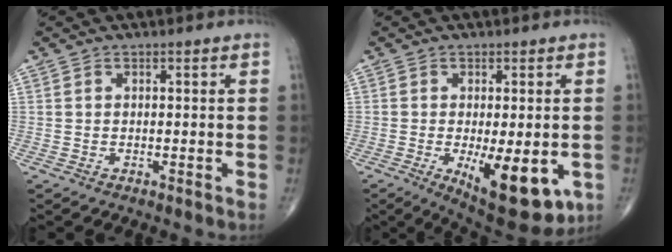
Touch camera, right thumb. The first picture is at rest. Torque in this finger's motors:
{"motor_torque": [1.30, 2.26, 0.10, -0.19, 0.36]}